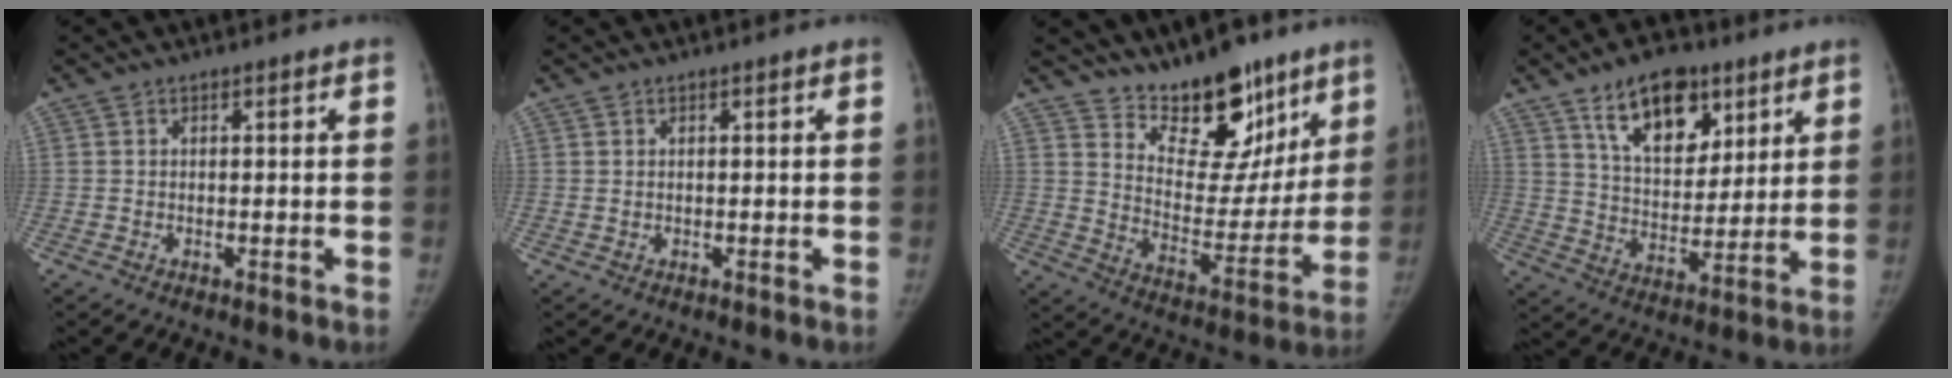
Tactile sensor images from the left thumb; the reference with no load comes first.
{"total": 0.6, "force": [0.4, 0.4, 0.3], "torque": [0.000, -0.003, 0.006]}
{"total": 17.1, "force": [12.4, 8.4, 8.4], "torque": [-0.053, -0.090, 0.197]}
{"total": 15.6, "force": [9.0, 8.6, 9.4], "torque": [-0.107, -0.047, 0.155]}